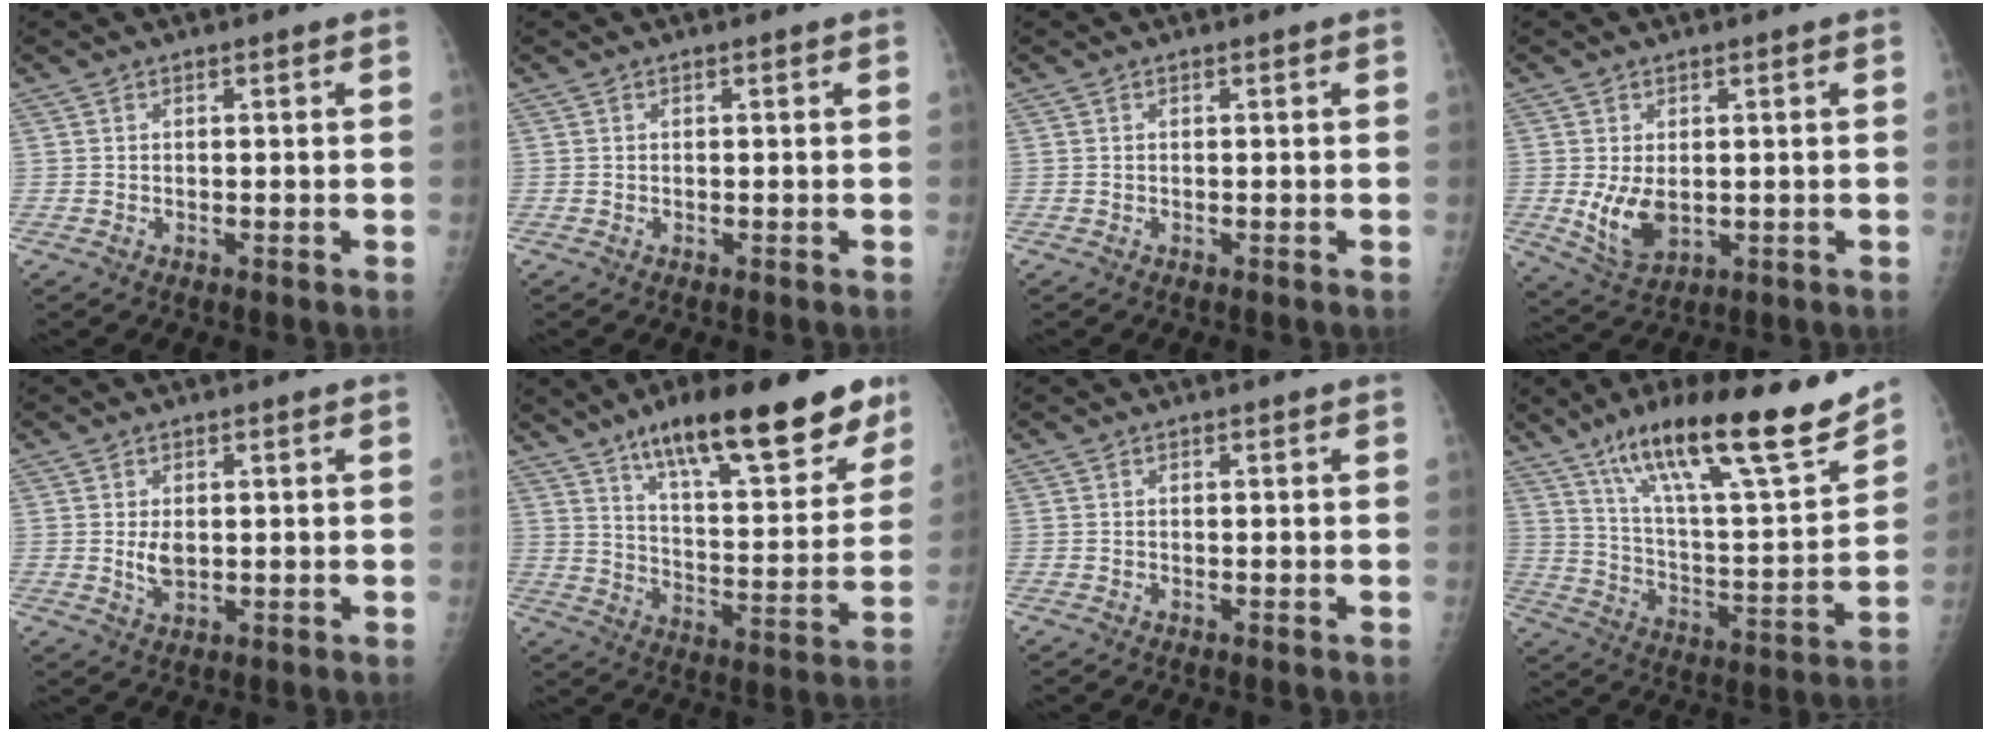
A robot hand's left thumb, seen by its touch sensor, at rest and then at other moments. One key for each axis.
{"total": 0.0}
{"total": 0.0}
{"total": 7.0, "fx": -0.3, "fy": 4.3, "fz": 5.5, "tx": -0.092, "ty": -0.014, "tz": 0.011}
{"total": 3.3, "fx": 0.3, "fy": 1.9, "fz": 2.6, "tx": -0.041, "ty": -0.007, "tz": 0.012}
{"total": 23.8, "fx": 15.6, "fy": 7.2, "fz": 16.5, "tx": -0.206, "ty": -0.054, "tz": 0.242}
{"total": 0.0}
{"total": 24.3, "fx": 17.1, "fy": 4.2, "fz": 16.8, "tx": -0.252, "ty": -0.069, "tz": 0.288}